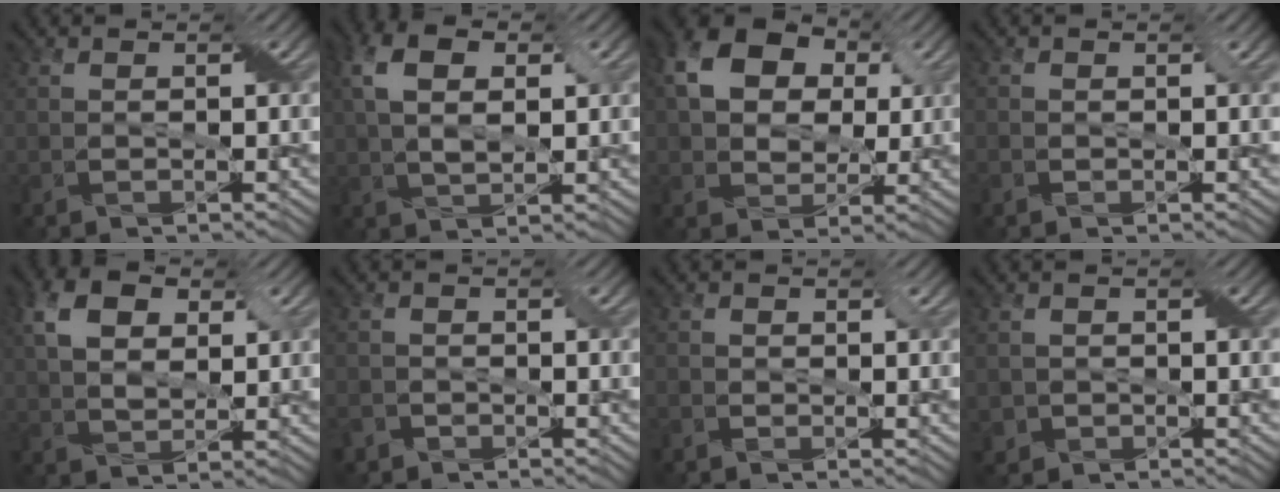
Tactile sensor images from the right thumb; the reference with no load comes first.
{"total": 7.9, "force": [2.2, 4.2, 6.3], "torque": [-0.133, 0.010, 0.034]}
{"total": 12.0, "force": [4.0, 8.6, 7.4], "torque": [-0.182, 0.034, 0.072]}
{"total": 1.4, "force": [-0.4, 1.2, 0.7], "torque": [-0.017, -0.003, -0.007]}
{"total": 7.3, "force": [2.8, 4.5, 5.1], "torque": [-0.110, 0.008, 0.049]}
{"total": 2.4, "force": [-1.7, 1.5, 0.5], "torque": [-0.016, 0.000, -0.037]}
{"total": 1.5, "force": [-0.8, 1.2, 0.5], "torque": [-0.009, 0.003, -0.017]}
{"total": 1.7, "force": [-0.6, 1.6, 0.2], "torque": [-0.003, 0.001, -0.010]}